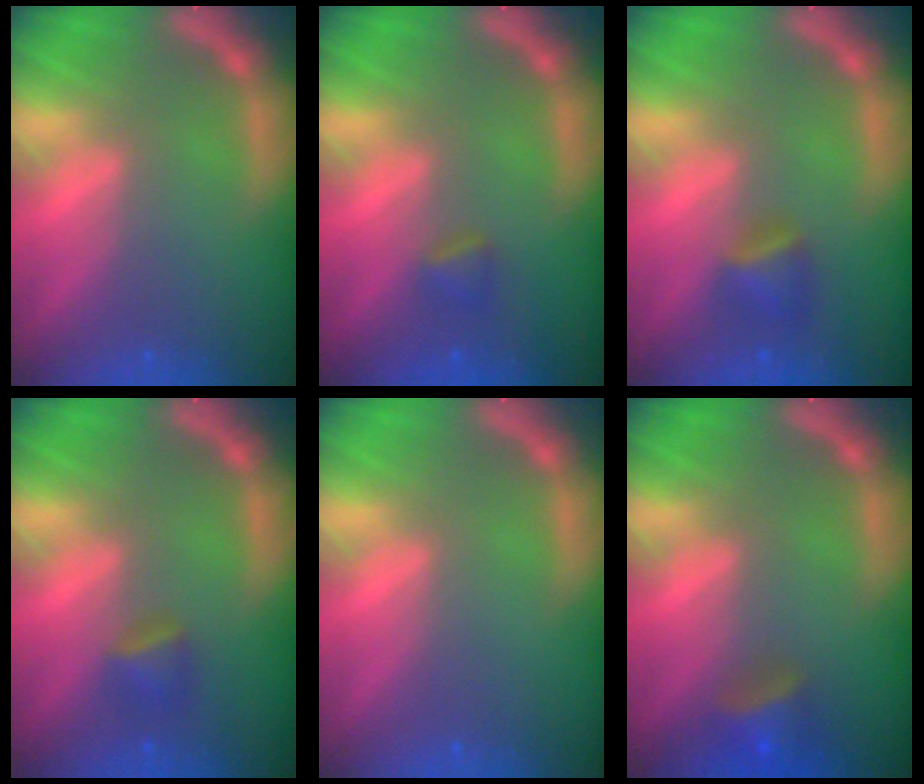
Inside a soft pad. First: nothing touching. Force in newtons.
{"total": 1.4}
{"total": 2.4}
{"total": 1.9}
{"total": 0.0}
{"total": 3.4}